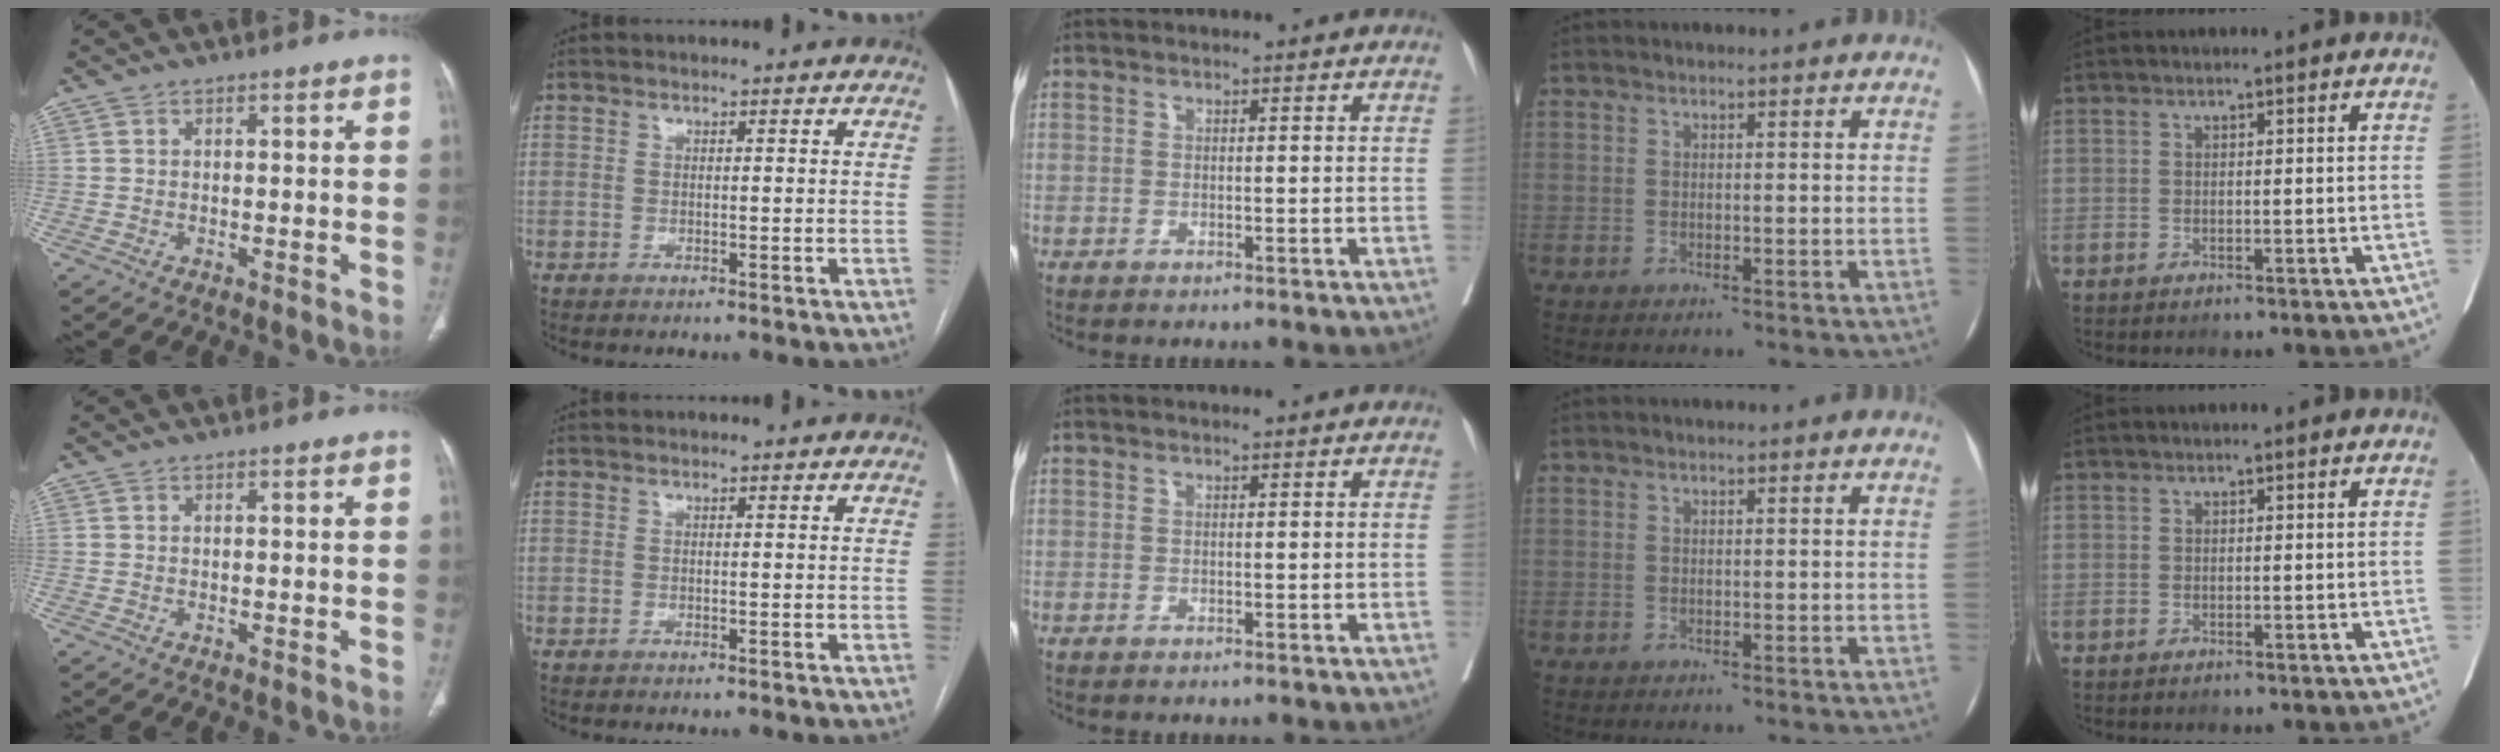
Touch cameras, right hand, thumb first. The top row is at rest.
{}